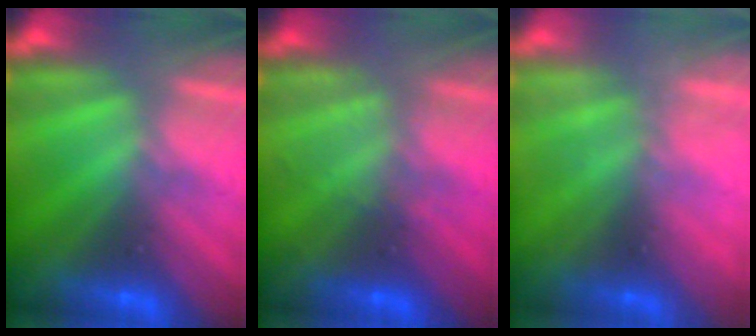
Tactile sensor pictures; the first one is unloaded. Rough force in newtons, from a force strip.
{"total": 1.7}
{"total": 2.0}